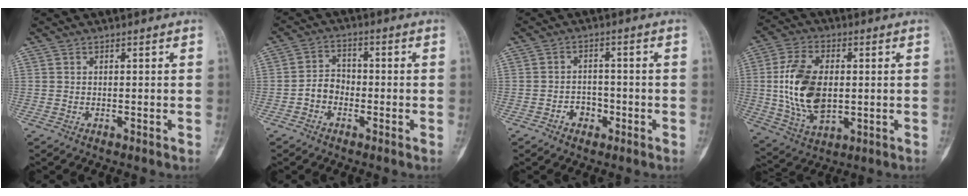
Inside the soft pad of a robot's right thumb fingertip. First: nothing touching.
{"total": 4.5, "force": [-1.7, 3.5, 2.2], "torque": [-0.022, 0.023, -0.040]}
{"total": 3.8, "force": [-1.8, 3.0, 1.7], "torque": [-0.004, 0.020, -0.031]}
{"total": 15.5, "force": [0.5, 9.2, 12.4], "torque": [-0.236, -0.003, 0.017]}